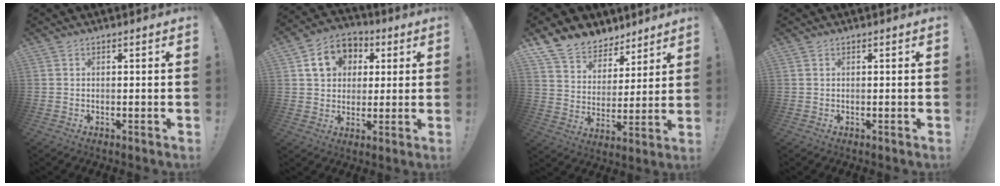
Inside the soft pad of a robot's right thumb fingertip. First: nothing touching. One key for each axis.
{"total": 12.1, "fx": 4.1, "fy": 10.0, "fz": 5.5, "tx": -0.080, "ty": -0.003, "tz": 0.083}
{"total": 11.2, "fx": 8.8, "fy": 6.6, "fz": 1.9, "tx": -0.047, "ty": -0.070, "tz": 0.170}
{"total": 0.0}